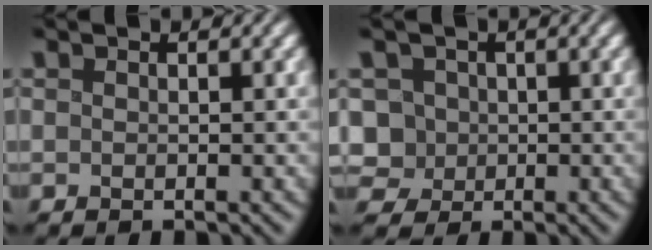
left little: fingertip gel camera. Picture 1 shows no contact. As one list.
[{"total": 5.6, "force": [-0.4, 5.2, 2.2], "torque": [-0.047, 0.024, -0.036]}]